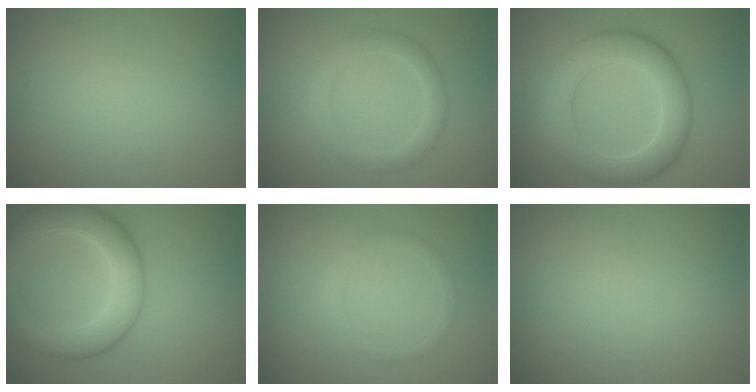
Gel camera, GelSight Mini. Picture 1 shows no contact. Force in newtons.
{"total": 2.9, "press": 2.9, "slide": 0.2}
{"total": 7.2, "press": 7.1, "slide": 0.6}
{"total": 7.1, "press": 7.1, "slide": 0.3}
{"total": 1.3, "press": 1.3, "slide": 0.1}
{"total": 0.0}